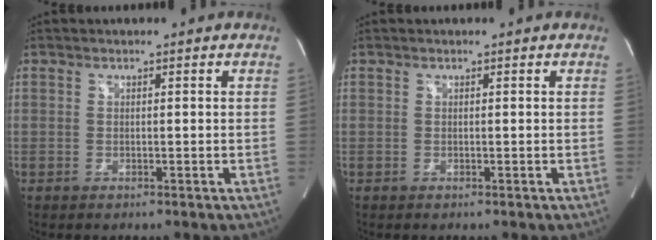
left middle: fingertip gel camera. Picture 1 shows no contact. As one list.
[{"total": 0.0}]